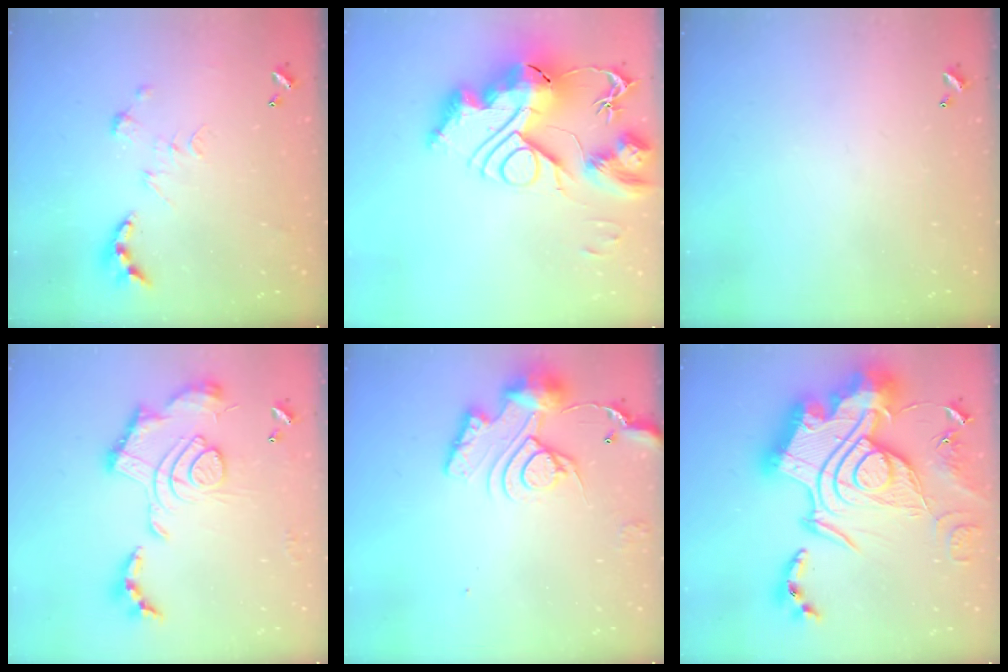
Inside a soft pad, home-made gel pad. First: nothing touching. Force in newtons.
{"total": 0.7, "press": 0.7, "slide": 0.0}
{"total": 0.0}
{"total": 2.4, "press": 1.9, "slide": 1.5}
{"total": 13.9, "press": 13.8, "slide": 1.6}
{"total": 0.6, "press": 0.6, "slide": 0.0}